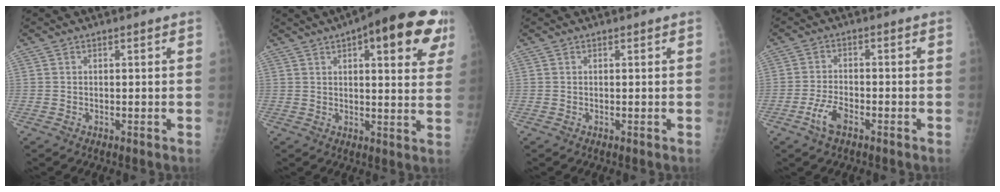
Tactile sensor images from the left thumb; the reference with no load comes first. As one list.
[{"total": 18.6, "force": [8.6, 6.3, 15.2], "torque": [-0.170, -0.007, 0.104]}, {"total": 0.0}, {"total": 4.7, "force": [-2.7, 2.0, 3.3], "torque": [-0.070, 0.016, -0.049]}]